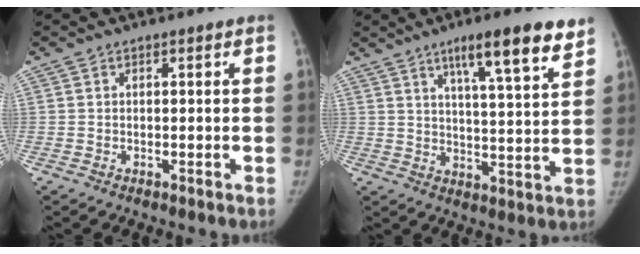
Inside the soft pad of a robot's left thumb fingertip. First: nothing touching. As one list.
[{"total": 12.8, "force": [8.3, 2.1, 9.5], "torque": [-0.126, -0.037, 0.125]}]